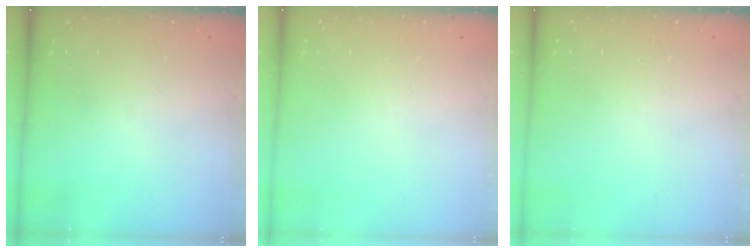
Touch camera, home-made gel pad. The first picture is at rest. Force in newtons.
{"total": 0.0}
{"total": 0.0}